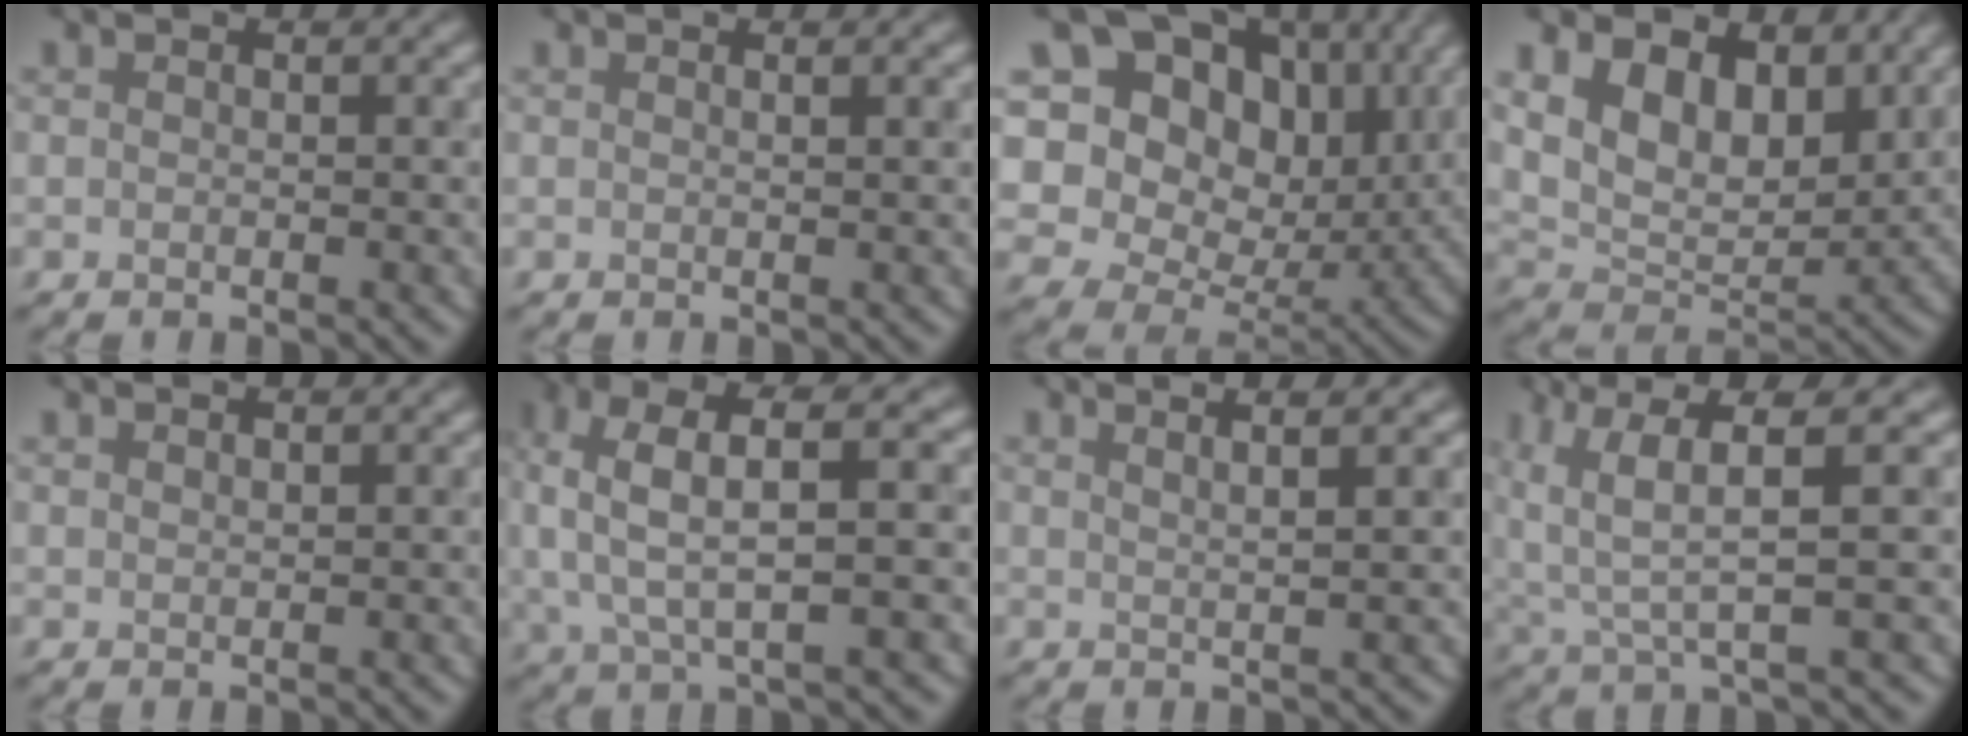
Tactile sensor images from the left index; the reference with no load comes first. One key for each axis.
{"total": 1.3, "fx": 0.6, "fy": 0.5, "fz": 1.0, "tx": -0.007, "ty": 0.003, "tz": -0.002}
{"total": 16.8, "fx": 6.3, "fy": 12.1, "fz": 9.7, "tx": -0.197, "ty": 0.033, "tz": 0.114}
{"total": 8.2, "fx": 3.9, "fy": 5.1, "fz": 5.1, "tx": -0.098, "ty": -0.014, "tz": 0.059}
{"total": 1.0, "fx": 0.9, "fy": 0.1, "fz": 0.2, "tx": -0.002, "ty": 0.001, "tz": 0.019}
{"total": 8.7, "fx": 2.3, "fy": 3.1, "fz": 7.8, "tx": -0.168, "ty": 0.020, "tz": 0.039}
{"total": 4.2, "fx": 2.8, "fy": 1.2, "fz": 2.9, "tx": -0.019, "ty": 0.023, "tz": 0.006}
{"total": 6.0, "fx": 2.7, "fy": 1.3, "fz": 5.2, "tx": -0.114, "ty": 0.006, "tz": 0.056}